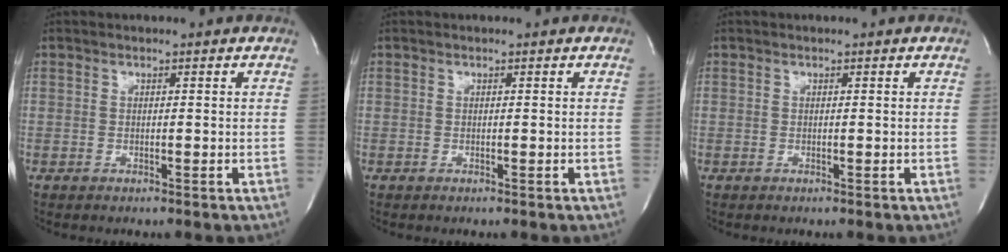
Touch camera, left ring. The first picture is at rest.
{"total": 0.0}
{"total": 0.0}